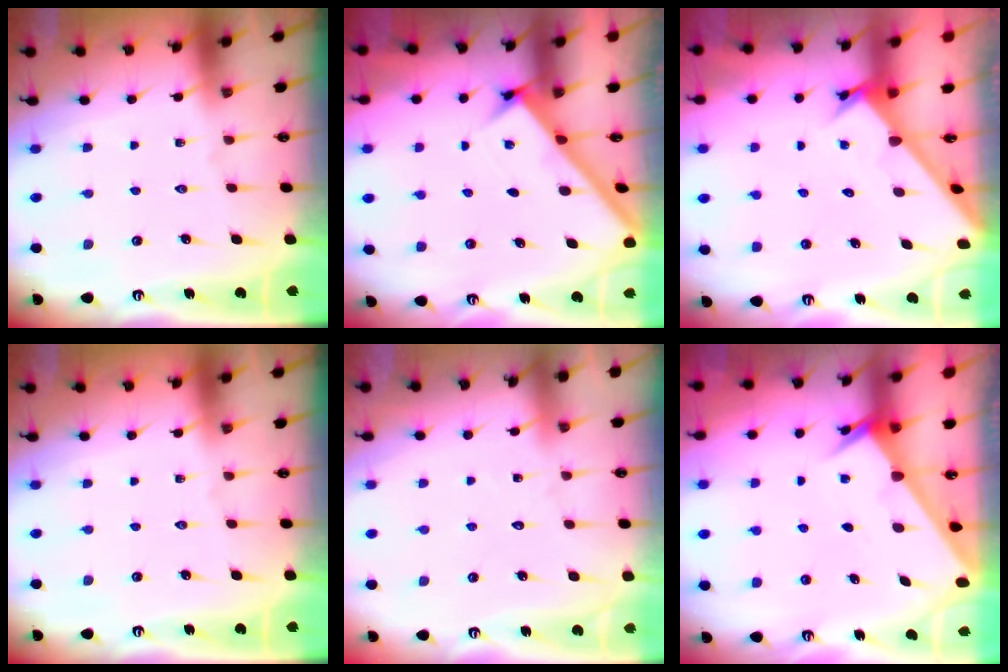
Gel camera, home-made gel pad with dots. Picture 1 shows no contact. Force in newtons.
{"total": 2.9, "press": 2.8, "slide": 0.4}
{"total": 2.6, "press": 2.6, "slide": 0.3}
{"total": 0.0}
{"total": 5.1, "press": 5.1, "slide": 0.4}
{"total": 2.0, "press": 2.0, "slide": 0.1}